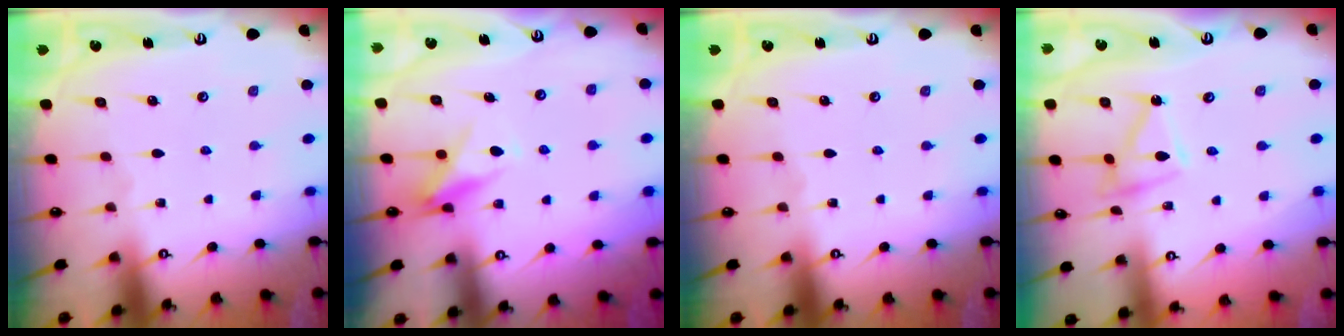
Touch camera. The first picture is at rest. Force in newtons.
{"total": 8.3, "press": 8.3, "slide": 1.1}
{"total": 0.0}
{"total": 10.5, "press": 10.5, "slide": 0.3}